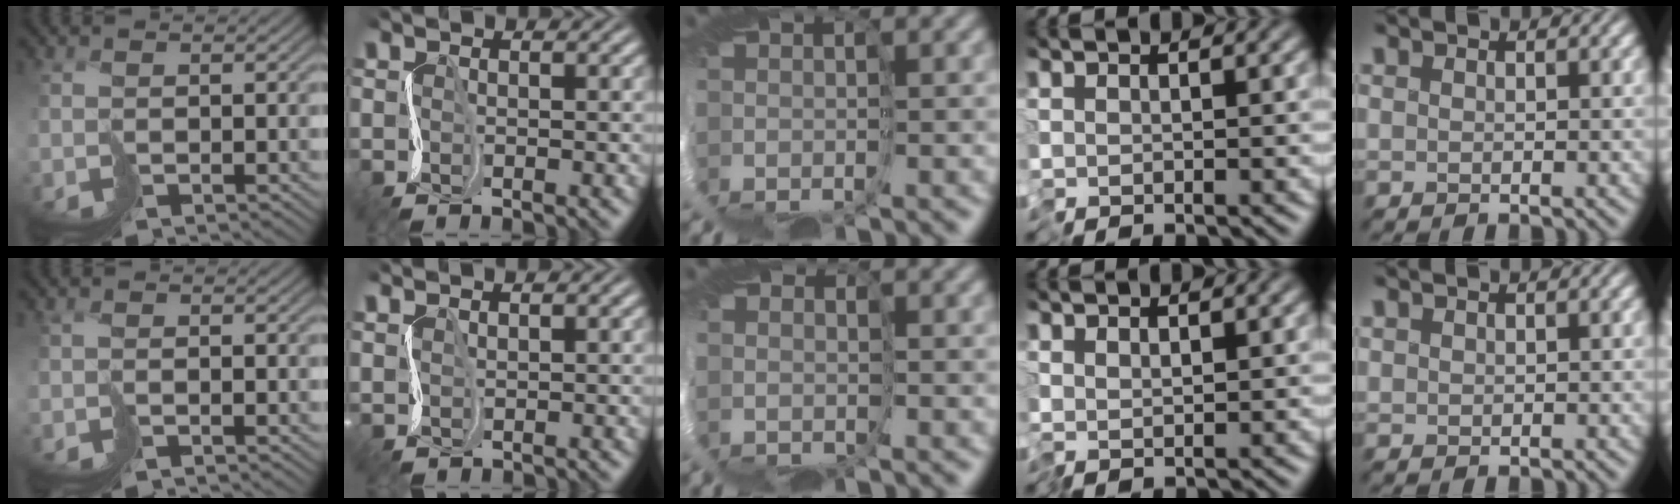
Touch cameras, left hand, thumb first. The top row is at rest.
{"thumb": {"total": 0.8, "force": [-0.8, -0.1, 0.0], "torque": [0.004, 0.004, -0.017]}, "index": {"total": 1.6, "force": [1.6, 0.0, -0.3], "torque": [0.008, 0.005, 0.035]}, "middle": {"total": 1.9, "force": [1.8, -0.1, -0.7], "torque": [0.010, -0.007, 0.038]}, "ring": {"total": 0.6, "force": [0.4, 0.1, 0.4], "torque": [-0.011, -0.001, 0.007]}}